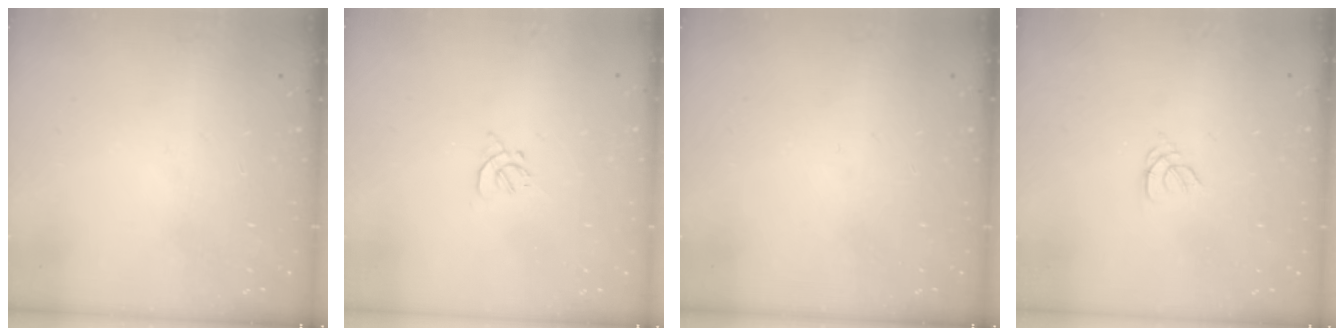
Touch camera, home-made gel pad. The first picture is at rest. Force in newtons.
{"total": 1.9, "press": 1.8, "slide": 0.5}
{"total": 0.0}
{"total": 1.2, "press": 1.2, "slide": 0.3}